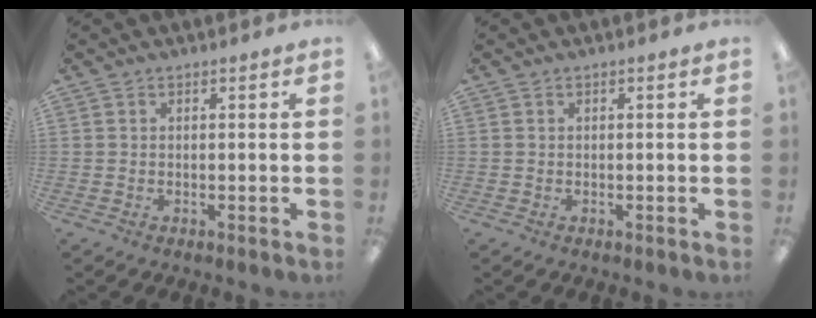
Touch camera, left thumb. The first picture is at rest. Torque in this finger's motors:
{"motor_torque": [0.00, 0.00, 0.00, 0.00, 0.00]}